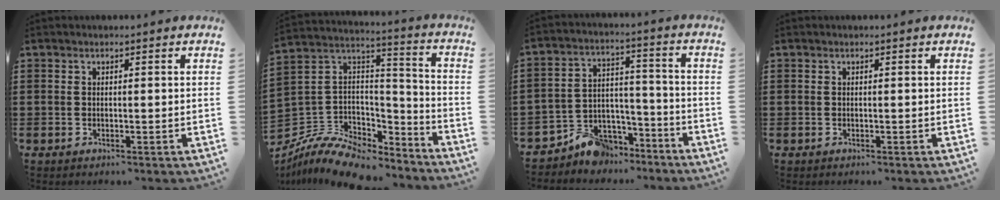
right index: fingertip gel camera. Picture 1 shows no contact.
{"total": 9.2, "force": [-7.5, 4.6, 2.6], "torque": [-0.071, 0.009, -0.146]}
{"total": 7.5, "force": [-6.5, 3.7, 1.1], "torque": [-0.029, 0.028, -0.124]}
{"total": 0.0}